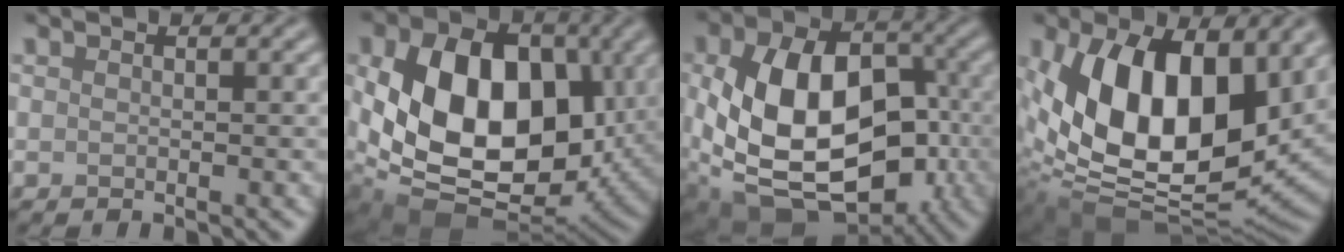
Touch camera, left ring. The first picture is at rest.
{"total": 13.3, "force": [1.0, 9.1, 9.7], "torque": [-0.166, -0.012, 0.023]}
{"total": 15.7, "force": [-2.0, 10.7, 11.2], "torque": [-0.220, -0.036, -0.018]}
{"total": 14.9, "force": [3.3, 8.2, 12.0], "torque": [-0.209, -0.015, 0.053]}